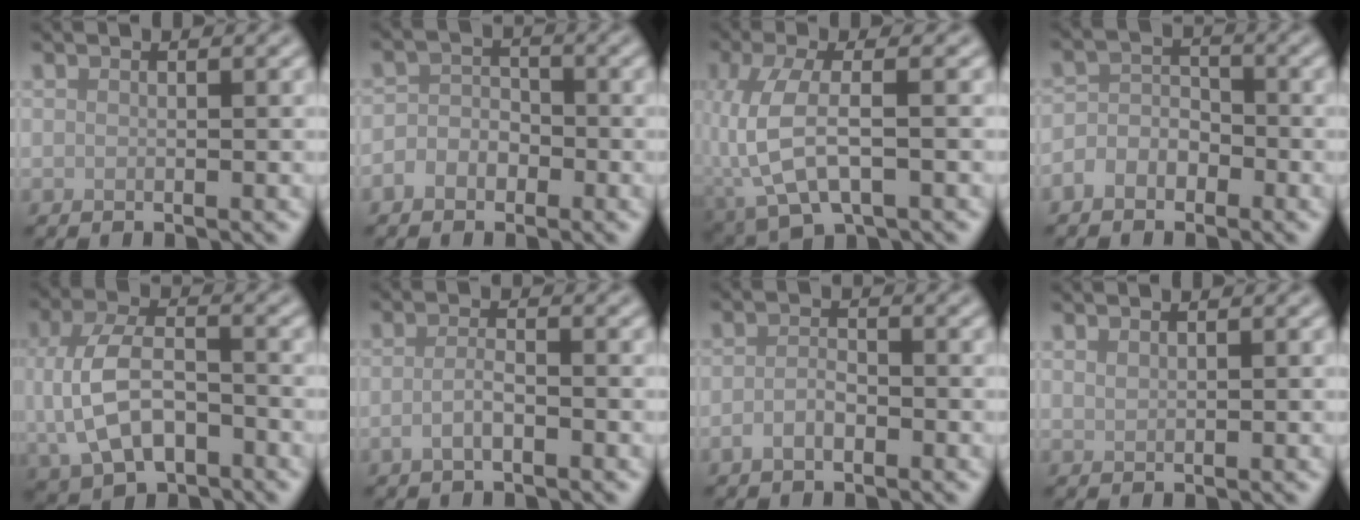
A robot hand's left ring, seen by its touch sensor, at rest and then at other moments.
{"total": 2.2, "force": [-1.1, 1.7, 0.9], "torque": [-0.009, 0.004, -0.029]}
{"total": 6.1, "force": [-1.5, 2.6, 5.4], "torque": [-0.130, -0.007, -0.029]}
{"total": 2.5, "force": [-1.4, 1.7, 1.1], "torque": [-0.014, 0.008, -0.033]}
{"total": 8.0, "force": [-1.4, 5.1, 5.9], "torque": [-0.130, -0.002, -0.031]}
{"total": 1.8, "force": [-0.8, 0.7, 1.5], "torque": [-0.032, 0.001, -0.019]}
{"total": 1.8, "force": [-0.8, 1.0, 1.3], "torque": [-0.028, 0.000, -0.020]}
{"total": 0.7, "force": [0.7, 0.2, 0.2], "torque": [-0.007, 0.000, 0.016]}